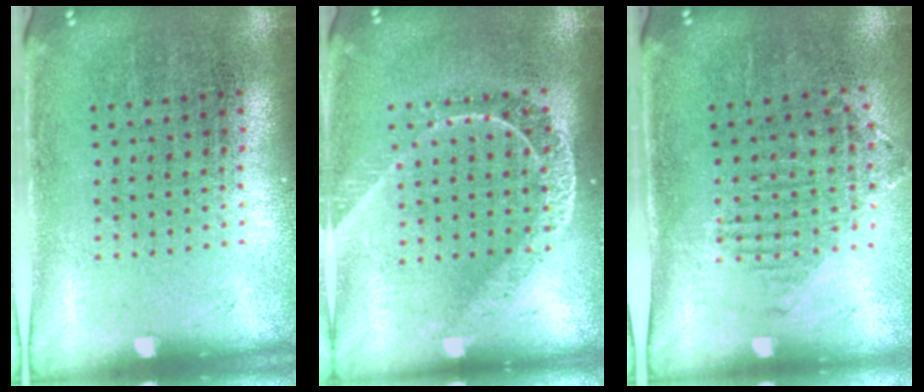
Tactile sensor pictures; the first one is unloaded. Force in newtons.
{"total": 1.8, "press": 1.4, "slide": 1.0}
{"total": 1.1, "press": 0.9, "slide": 0.5}